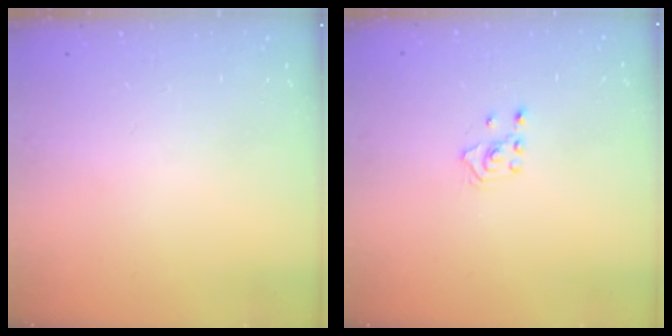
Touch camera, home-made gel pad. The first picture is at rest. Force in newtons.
{"total": 2.4, "press": 2.2, "slide": 0.8}